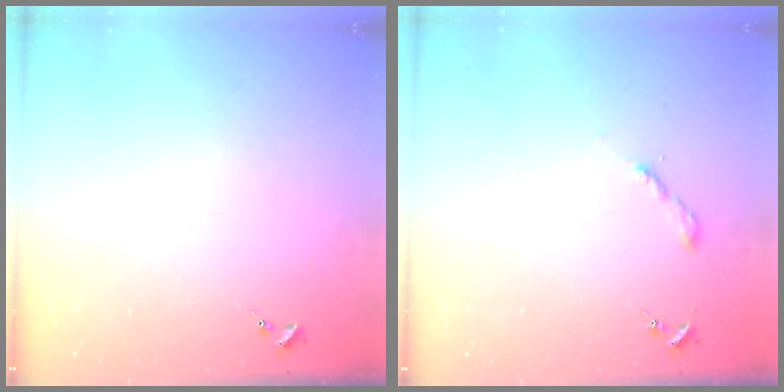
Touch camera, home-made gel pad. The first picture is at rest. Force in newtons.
{"total": 2.0, "press": 2.0, "slide": 0.2}